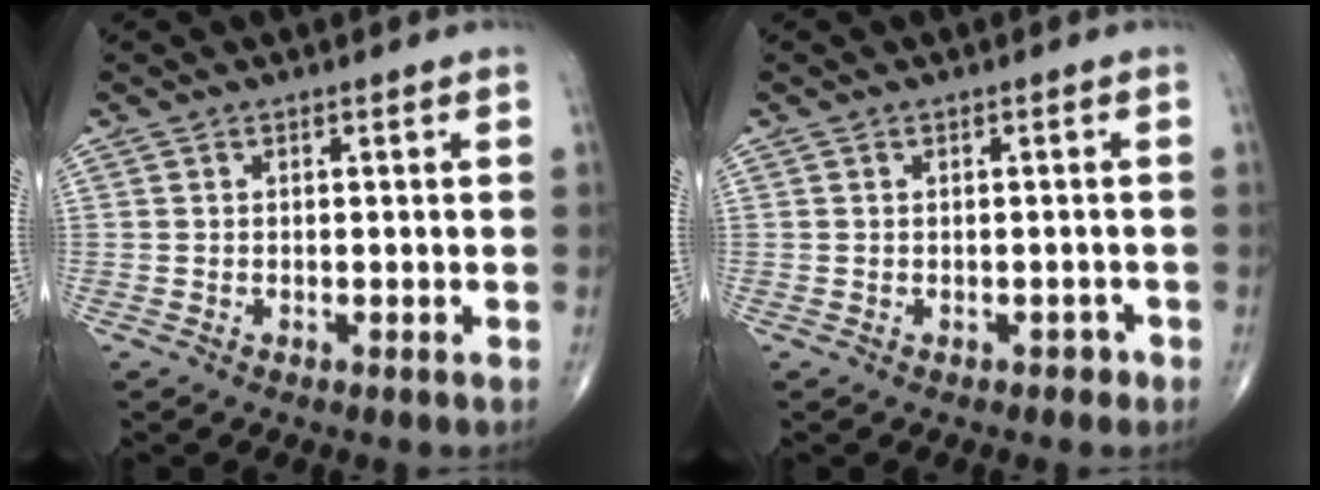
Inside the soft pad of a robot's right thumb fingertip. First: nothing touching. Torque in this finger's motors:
{"motor_torque": [0.54, -0.21, -0.17, -0.13, 0.01]}